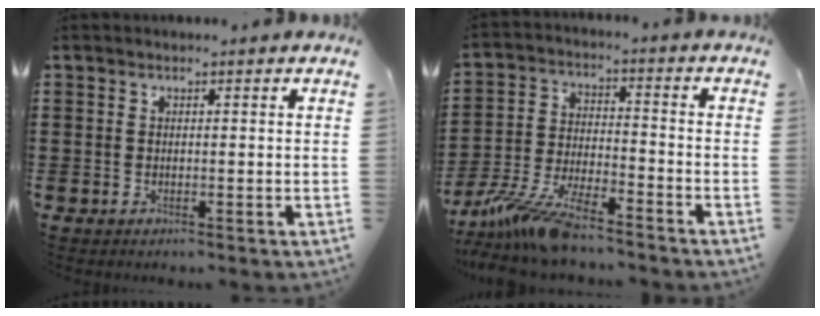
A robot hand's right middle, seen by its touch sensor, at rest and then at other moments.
{"total": 9.5, "force": [-8.3, 0.7, 4.5], "torque": [-0.109, -0.004, -0.167]}